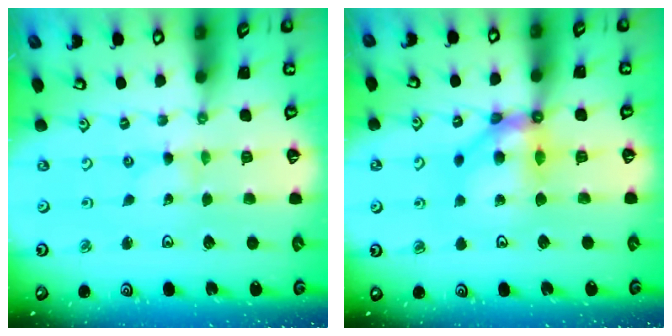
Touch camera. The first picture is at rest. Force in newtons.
{"total": 9.4, "press": 9.4, "slide": 1.1}